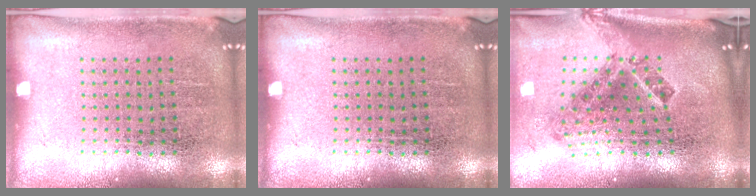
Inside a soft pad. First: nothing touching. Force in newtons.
{"total": 0.0}
{"total": 2.6, "press": 1.6, "slide": 2.1}